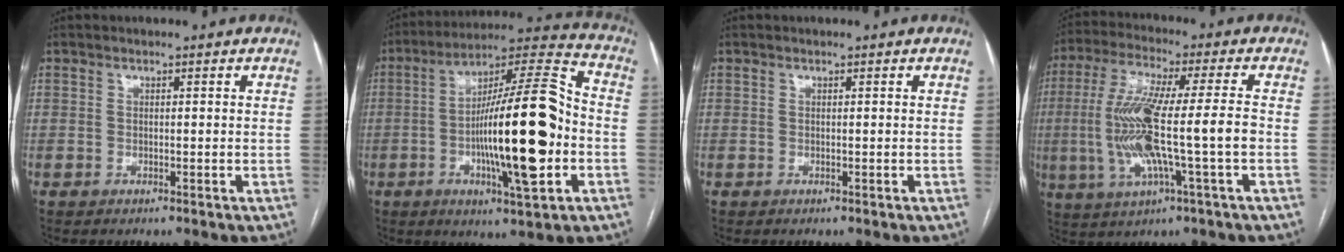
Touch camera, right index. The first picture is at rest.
{"total": 20.6, "force": [-3.8, 2.8, 20.0], "torque": [-0.327, 0.013, -0.059]}
{"total": 0.0}
{"total": 14.2, "force": [-1.9, 0.7, 14.1], "torque": [-0.282, 0.004, -0.038]}